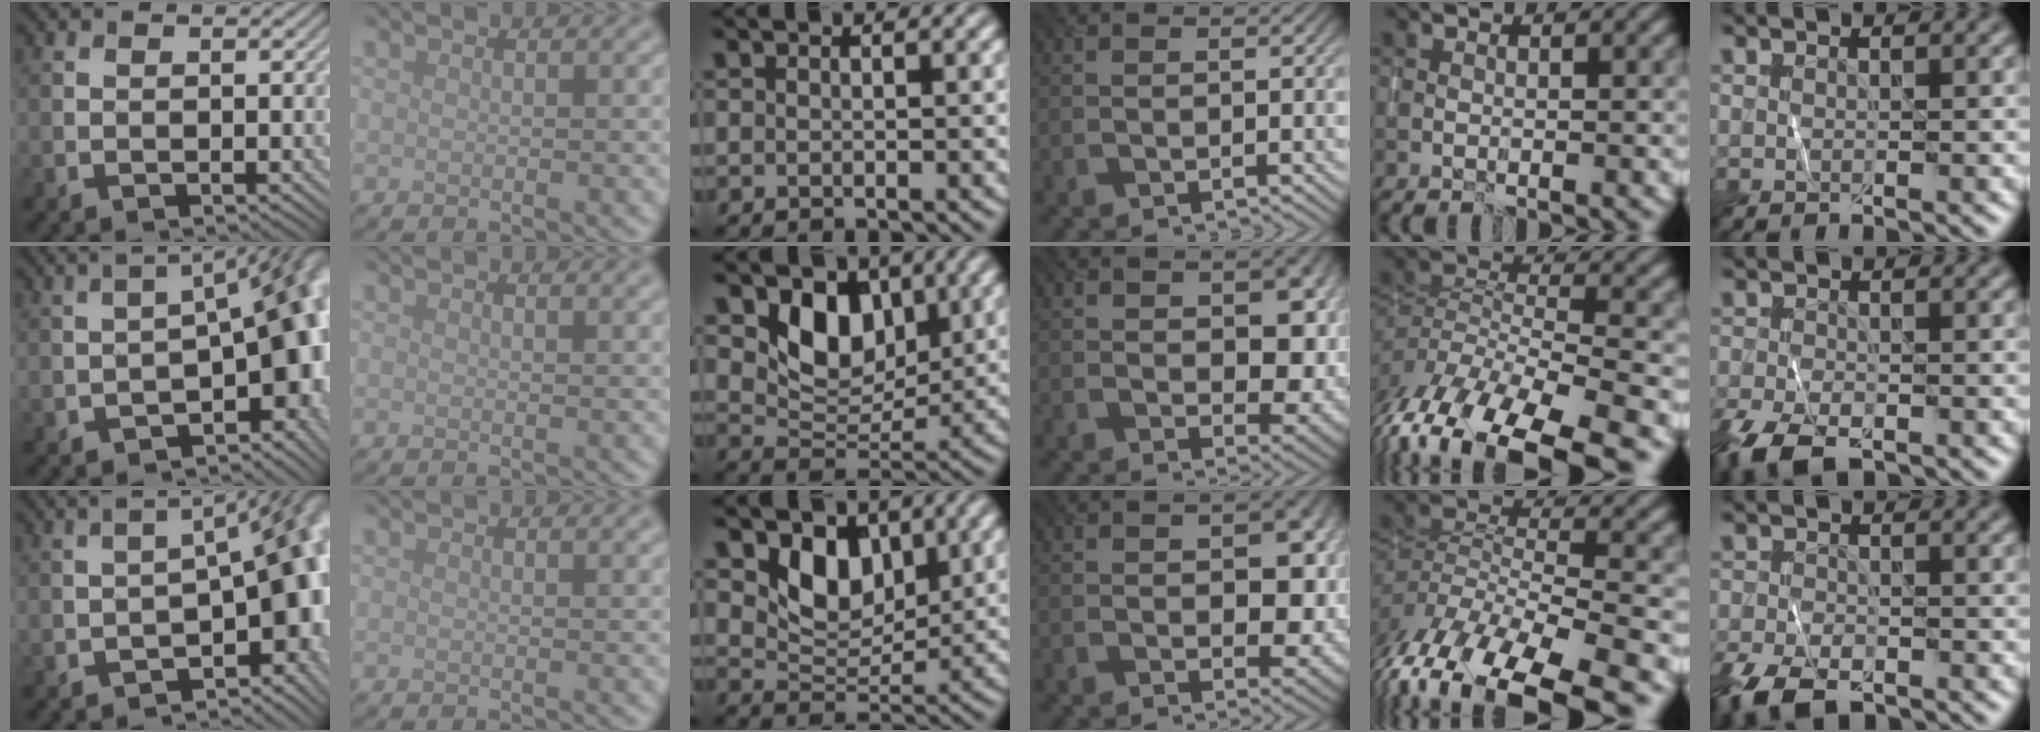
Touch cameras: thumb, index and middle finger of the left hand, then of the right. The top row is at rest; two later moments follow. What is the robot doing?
{"motion": "wrap", "object": "ribbon"}